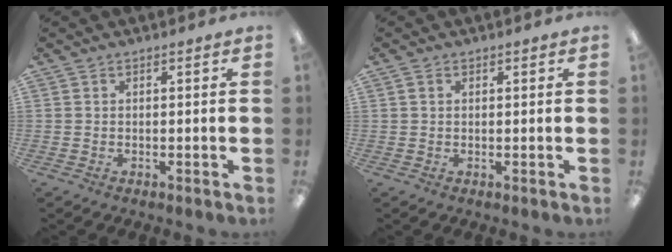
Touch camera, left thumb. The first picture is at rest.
{"total": 1.0, "force": [0.4, 0.6, 0.7], "torque": [-0.008, 0.001, 0.004]}